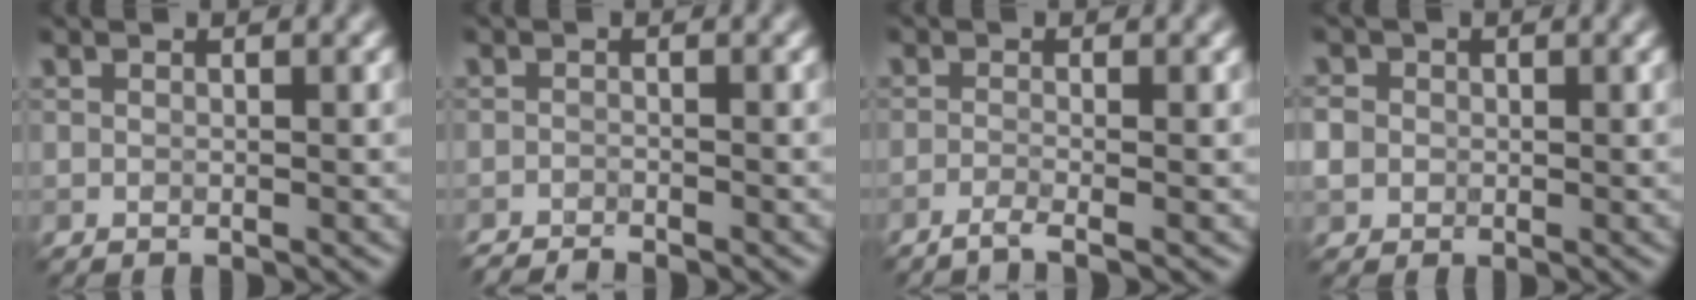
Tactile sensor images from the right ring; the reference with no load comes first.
{"total": 2.2, "force": [-2.2, 0.1, 0.4], "torque": [-0.012, -0.002, -0.044]}
{"total": 1.8, "force": [-1.3, 0.2, 1.2], "torque": [-0.020, -0.002, -0.037]}
{"total": 3.7, "force": [-0.1, 3.4, 1.3], "torque": [-0.026, 0.018, -0.027]}